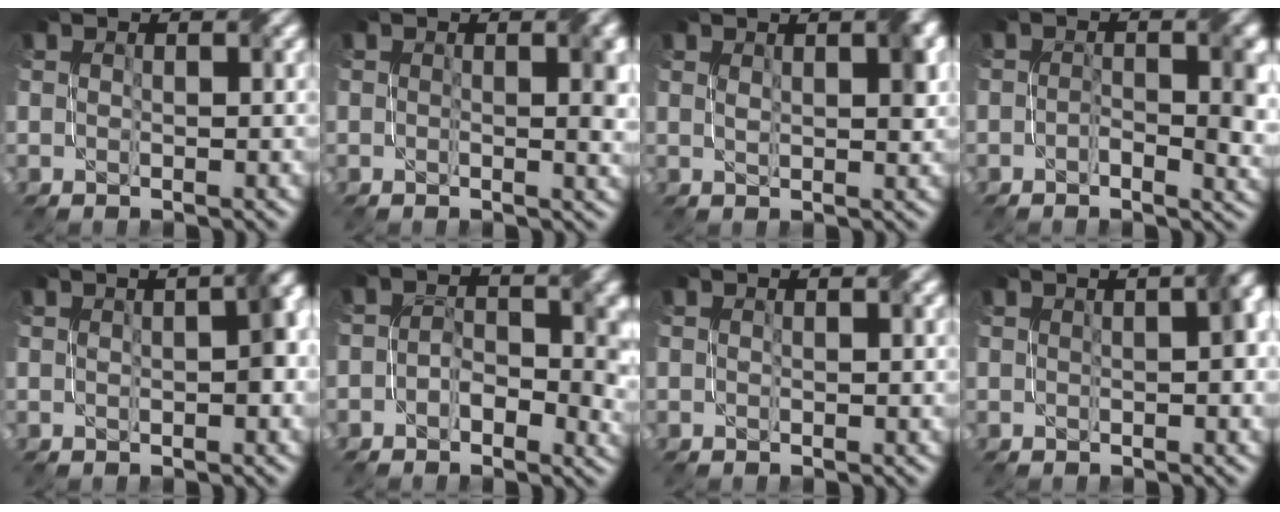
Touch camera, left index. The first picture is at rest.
{"total": 2.6, "force": [0.3, 0.9, 2.4], "torque": [-0.030, -0.001, 0.004]}
{"total": 2.7, "force": [1.1, 0.8, 2.4], "torque": [-0.037, 0.007, 0.021]}
{"total": 3.7, "force": [-0.4, 1.6, 3.3], "torque": [-0.049, -0.003, -0.008]}
{"total": 3.4, "force": [0.2, 1.2, 3.1], "torque": [-0.039, 0.012, 0.007]}
{"total": 4.6, "force": [-0.6, 2.8, 3.5], "torque": [-0.046, -0.002, -0.019]}
{"total": 0.0}
{"total": 2.8, "force": [0.3, 0.7, 2.7], "torque": [-0.032, 0.013, 0.007]}